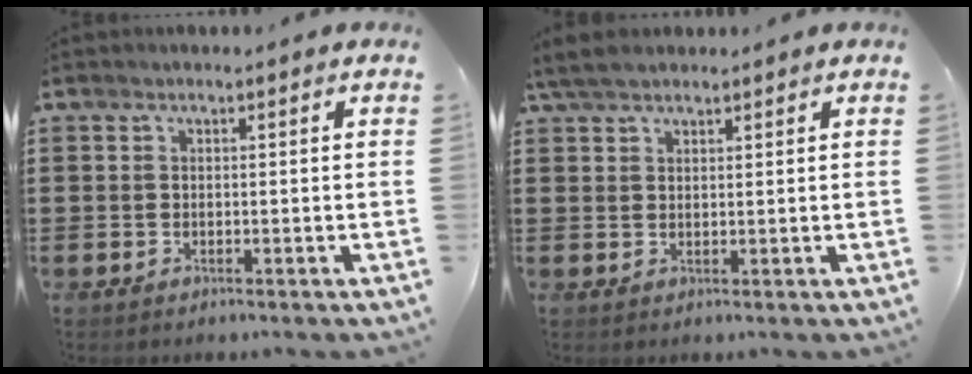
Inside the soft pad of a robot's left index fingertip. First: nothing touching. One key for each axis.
{"total": 3.6, "fx": 2.9, "fy": 1.1, "fz": 1.8, "tx": -0.043, "ty": 0.003, "tz": 0.055}